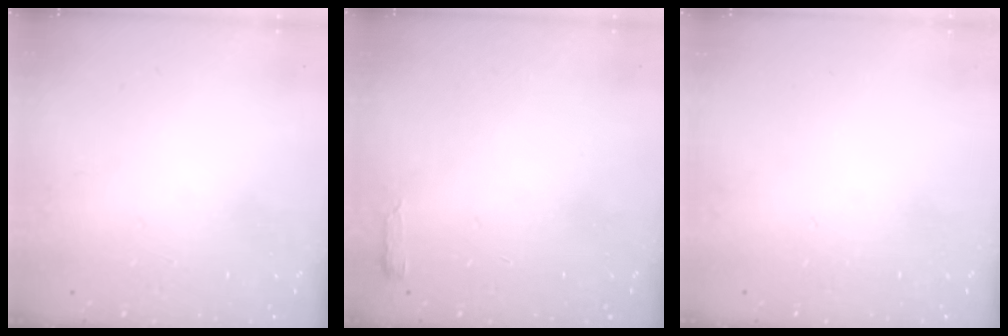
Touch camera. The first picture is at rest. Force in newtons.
{"total": 2.9, "press": 2.8, "slide": 0.6}
{"total": 0.0}